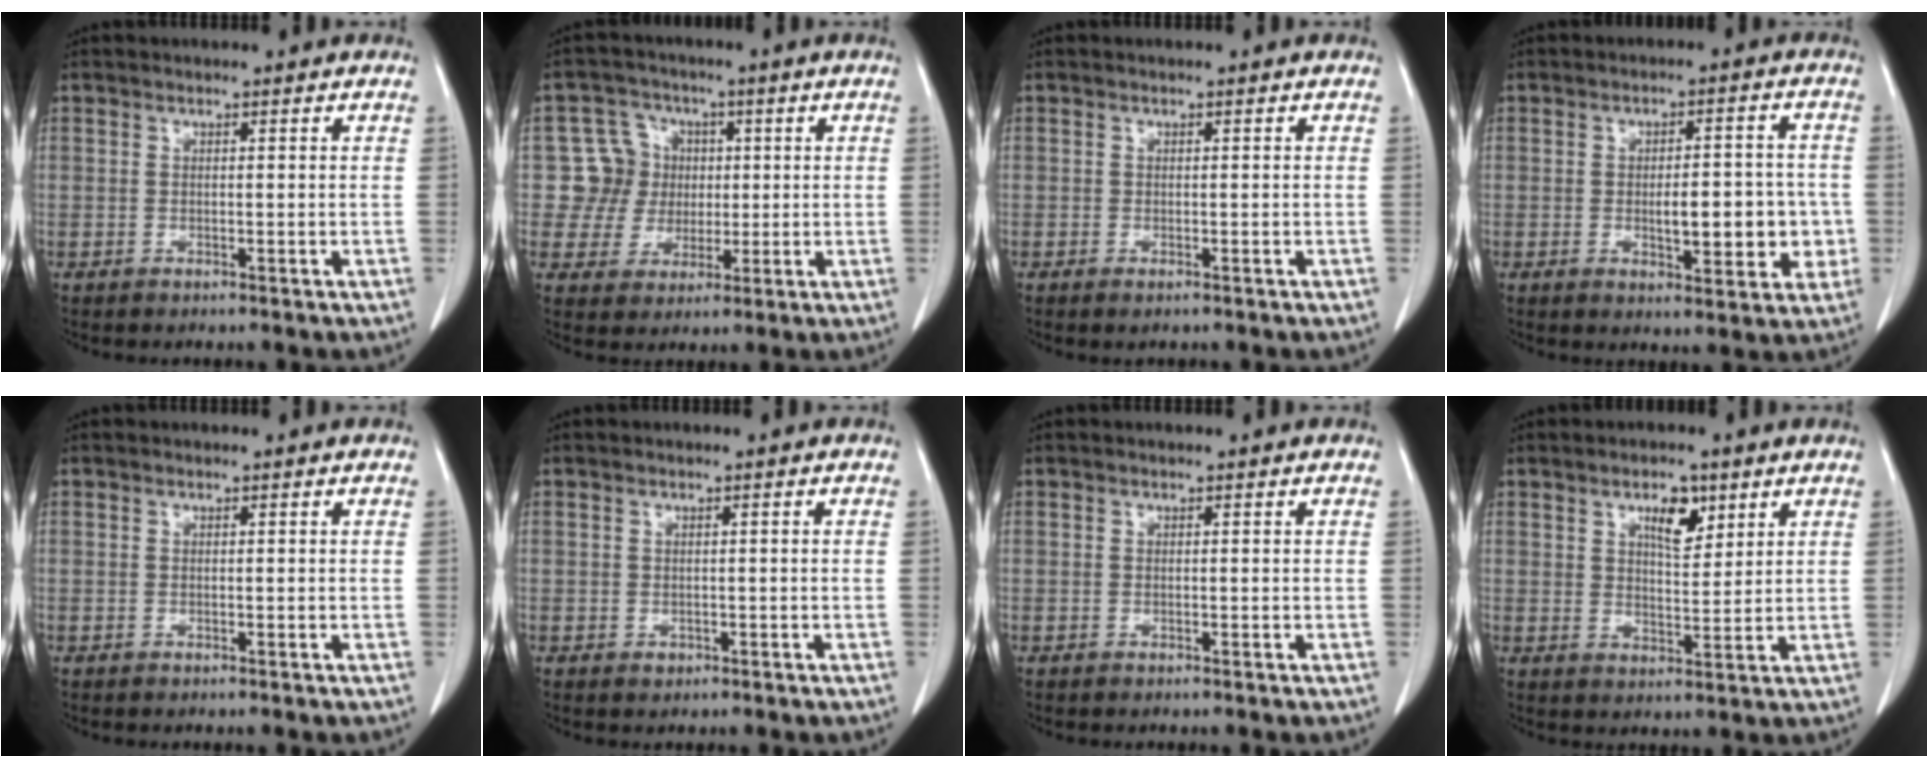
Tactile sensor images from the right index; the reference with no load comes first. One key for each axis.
{"total": 7.4, "fx": 0.8, "fy": 7.3, "fz": 0.8, "tx": -0.010, "ty": 0.025, "tz": 0.021}
{"total": 0.8, "fx": -0.6, "fy": 0.1, "fz": 0.6, "tx": -0.009, "ty": -0.003, "tz": -0.005}
{"total": 8.8, "fx": -1.4, "fy": 3.2, "fz": 8.0, "tx": -0.108, "ty": 0.011, "tz": -0.010}
{"total": 0.0}
{"total": 0.7, "fx": -0.3, "fy": 0.5, "fz": 0.3, "tx": -0.005, "ty": 0.001, "tz": -0.001}
{"total": 0.0}
{"total": 5.1, "fx": 2.8, "fy": 1.9, "fz": 3.8, "tx": -0.066, "ty": -0.001, "tz": 0.049}